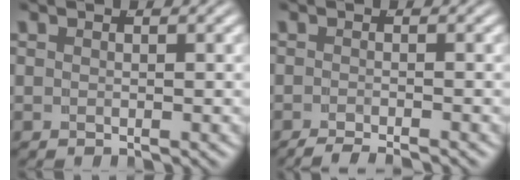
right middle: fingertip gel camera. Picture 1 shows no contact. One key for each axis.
{"total": 2.5, "fx": -2.4, "fy": 0.1, "fz": 0.6, "tx": -0.006, "ty": -0.006, "tz": -0.037}